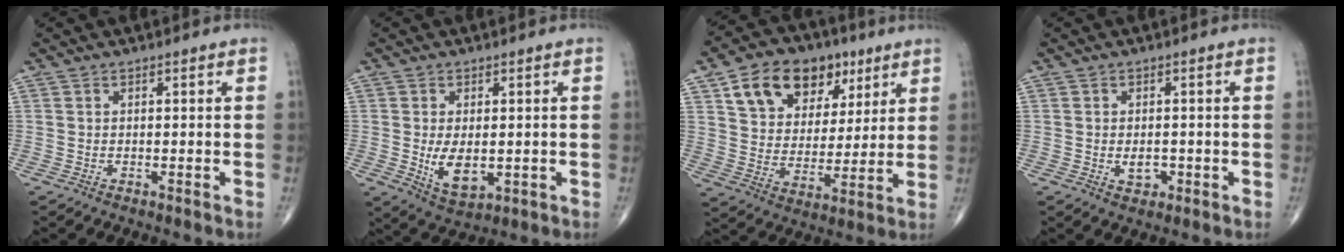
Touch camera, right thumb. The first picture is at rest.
{"total": 7.1, "force": [-0.6, 4.0, 5.8], "torque": [-0.093, -0.017, 0.002]}
{"total": 17.7, "force": [8.7, 12.0, 9.7], "torque": [-0.123, -0.014, 0.150]}
{"total": 2.8, "force": [-0.6, 1.9, 1.9], "torque": [-0.022, 0.001, -0.004]}